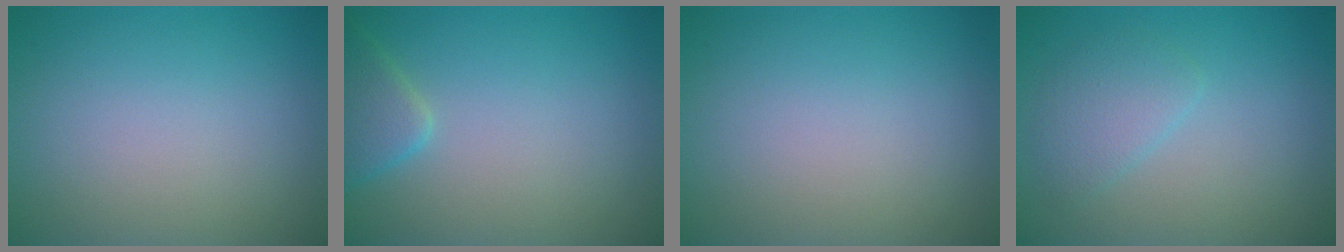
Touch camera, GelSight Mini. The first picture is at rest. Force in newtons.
{"total": 2.4, "press": 2.4, "slide": 0.1}
{"total": 0.0}
{"total": 2.2, "press": 2.1, "slide": 0.1}